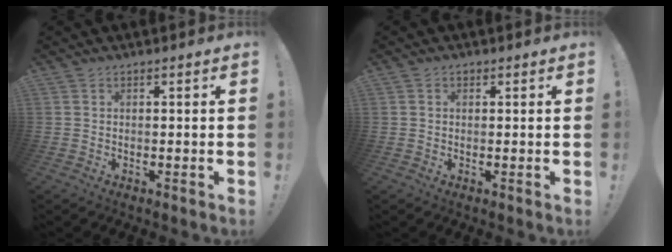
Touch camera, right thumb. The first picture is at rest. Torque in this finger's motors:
{"motor_torque": [0.06, -0.16, -0.11, 0.08, -0.02]}